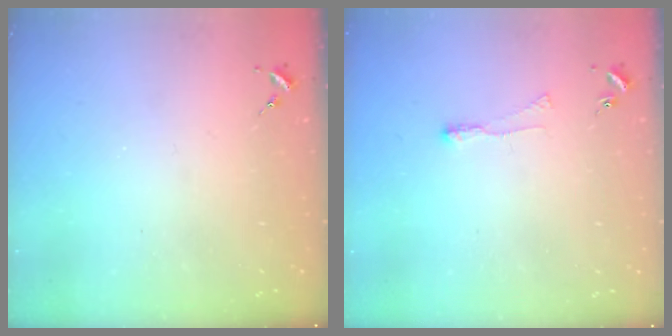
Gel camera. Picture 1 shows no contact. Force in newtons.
{"total": 3.2, "press": 3.1, "slide": 0.6}